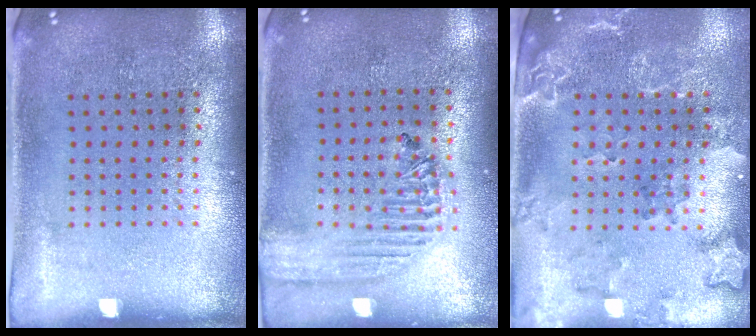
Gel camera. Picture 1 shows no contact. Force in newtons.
{"total": 1.8, "press": 1.7, "slide": 0.6}
{"total": 2.0, "press": 1.9, "slide": 0.7}